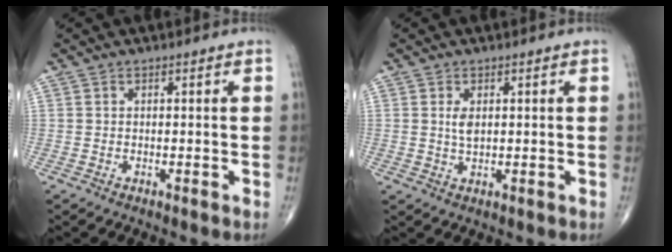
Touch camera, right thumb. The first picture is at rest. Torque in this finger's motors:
{"motor_torque": [0.46, 0.26, 0.40, -0.21, -0.03]}